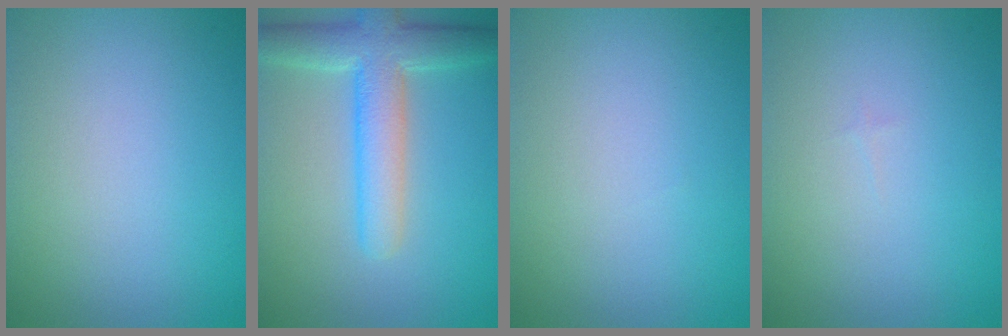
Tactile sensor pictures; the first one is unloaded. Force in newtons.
{"total": 5.8, "press": 5.8, "slide": 0.2}
{"total": 0.0}
{"total": 0.0}